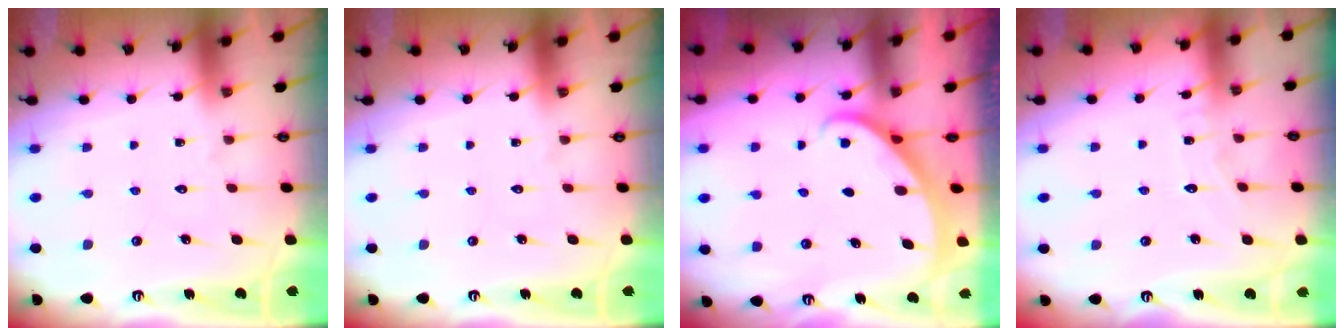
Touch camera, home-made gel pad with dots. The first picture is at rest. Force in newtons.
{"total": 0.0}
{"total": 2.2, "press": 2.2, "slide": 0.1}
{"total": 4.5, "press": 4.5, "slide": 0.6}